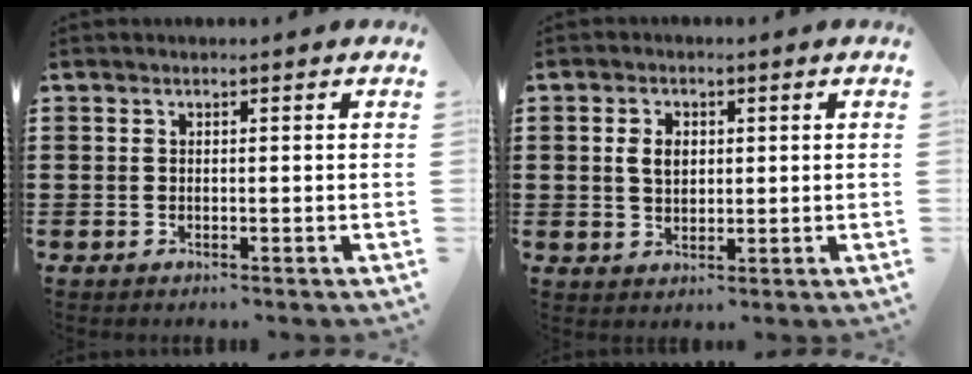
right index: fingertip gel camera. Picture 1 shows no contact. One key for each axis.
{"total": 3.2, "fx": 0.5, "fy": 2.2, "fz": 2.4, "tx": -0.051, "ty": 0.011, "tz": 0.008}